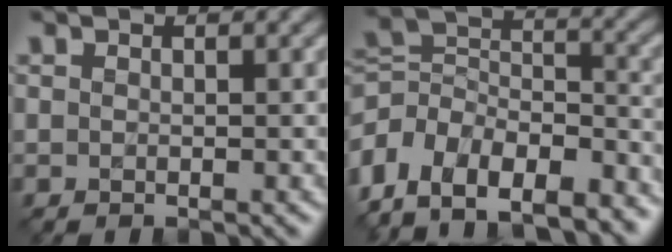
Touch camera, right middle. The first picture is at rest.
{"total": 12.4, "force": [-8.1, 7.2, 6.1], "torque": [-0.144, -0.009, -0.124]}